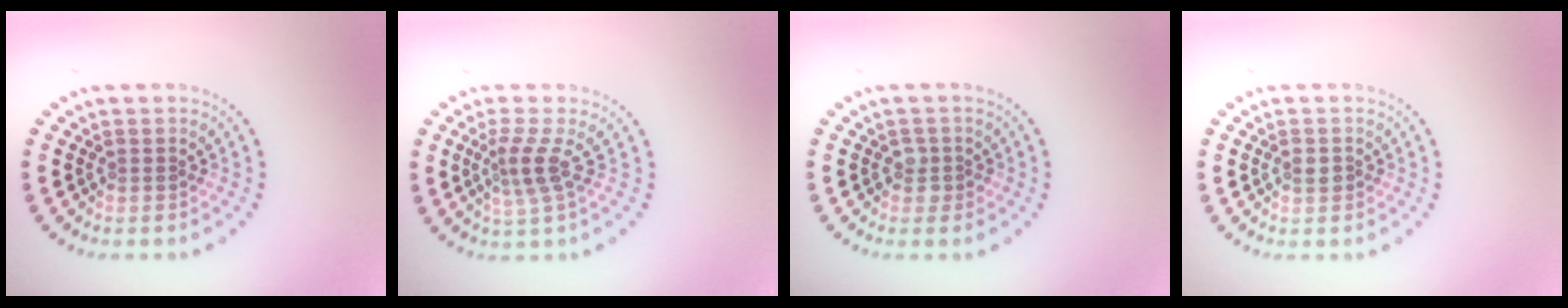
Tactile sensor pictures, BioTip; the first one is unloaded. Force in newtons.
{"total": 2.6, "press": 1.8, "slide": 1.8}
{"total": 1.2, "press": 1.1, "slide": 0.5}
{"total": 1.2, "press": 1.2, "slide": 0.1}